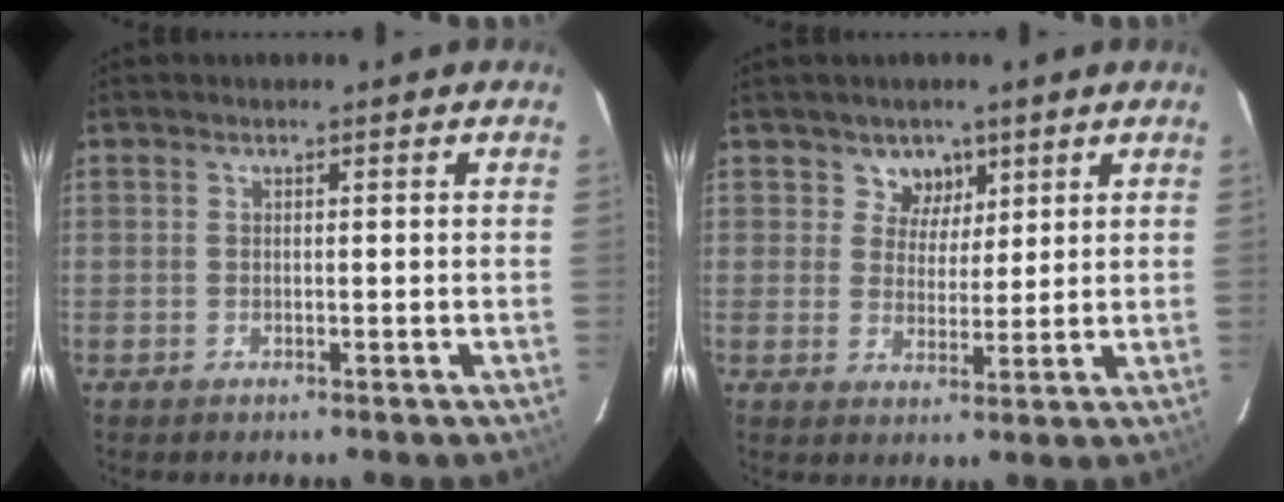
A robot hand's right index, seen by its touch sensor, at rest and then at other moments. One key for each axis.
{"total": 4.5, "fx": 2.5, "fy": 3.7, "fz": 0.4, "tx": 0.004, "ty": 0.001, "tz": 0.041}